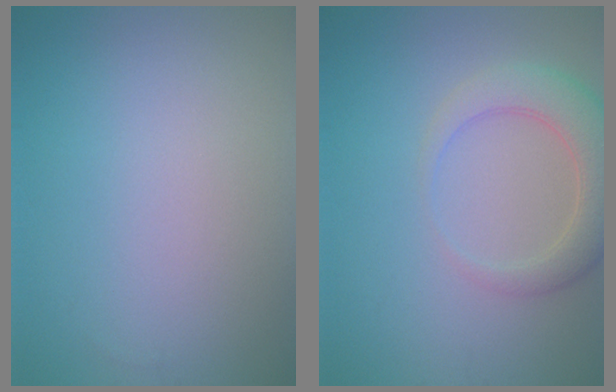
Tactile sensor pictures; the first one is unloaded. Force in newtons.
{"total": 4.3, "press": 4.3, "slide": 0.6}